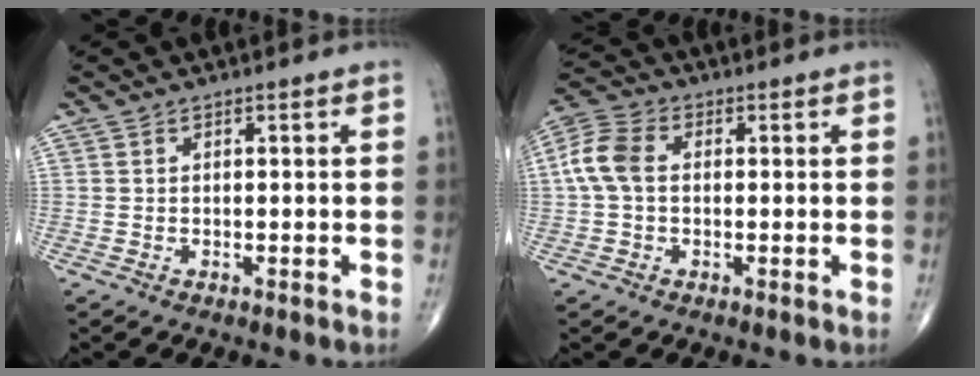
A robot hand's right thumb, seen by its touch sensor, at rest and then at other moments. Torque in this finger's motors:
{"motor_torque": [0.17, 0.29, 0.49, 0.00, 0.09]}